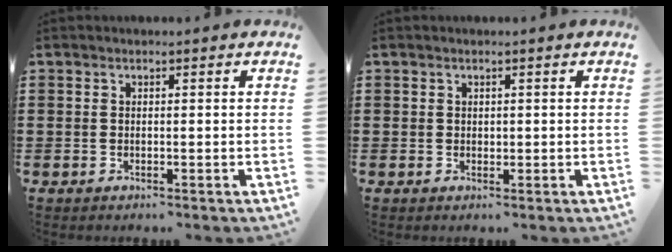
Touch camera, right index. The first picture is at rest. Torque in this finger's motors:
{"motor_torque": [-0.58, 0.57, 0.00, 0.00]}